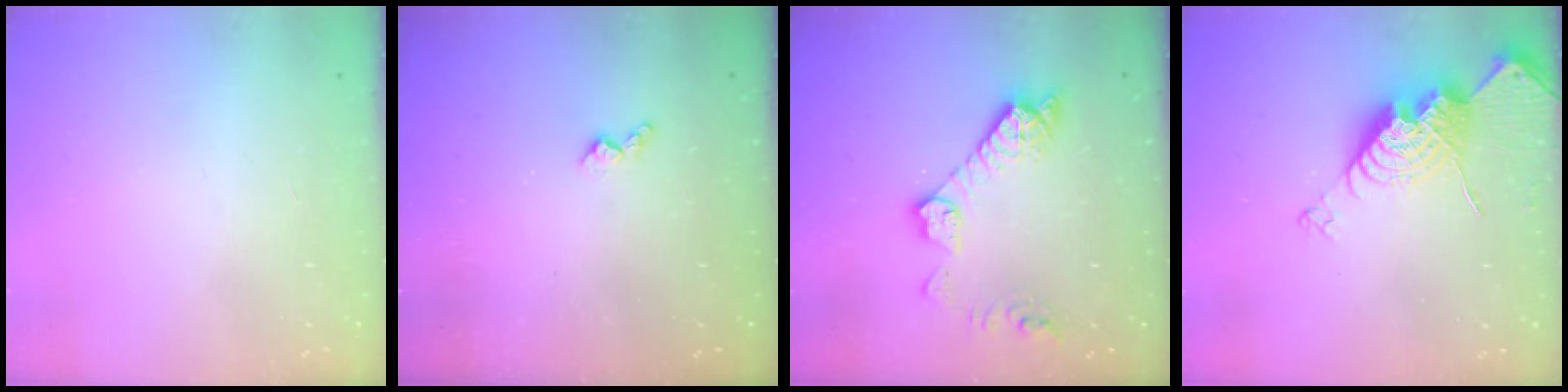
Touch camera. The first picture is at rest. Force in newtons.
{"total": 3.8, "press": 3.8, "slide": 0.6}
{"total": 12.2, "press": 12.1, "slide": 0.9}
{"total": 14.1, "press": 14.0, "slide": 1.0}